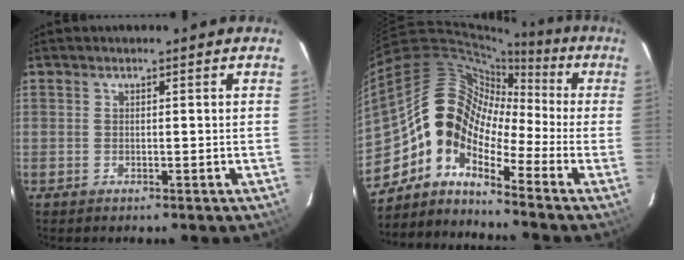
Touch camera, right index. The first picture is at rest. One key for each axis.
{"total": 11.9, "fx": -5.2, "fy": 7.2, "fz": 7.8, "tx": -0.125, "ty": 0.021, "tz": -0.124}